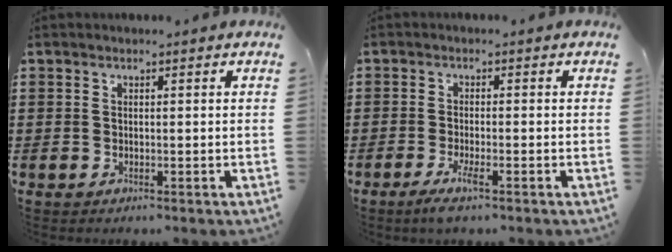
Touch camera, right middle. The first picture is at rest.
{"total": 2.9, "force": [-1.5, 0.1, 2.5], "torque": [-0.056, -0.013, -0.030]}